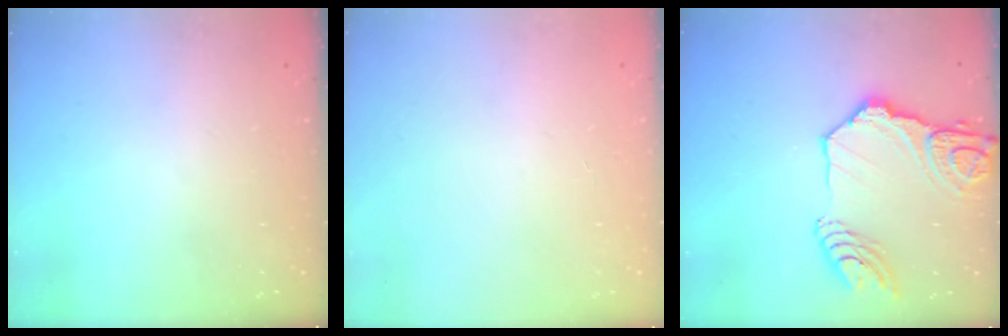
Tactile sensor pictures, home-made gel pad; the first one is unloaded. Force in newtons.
{"total": 0.0}
{"total": 18.2, "press": 18.1, "slide": 2.0}